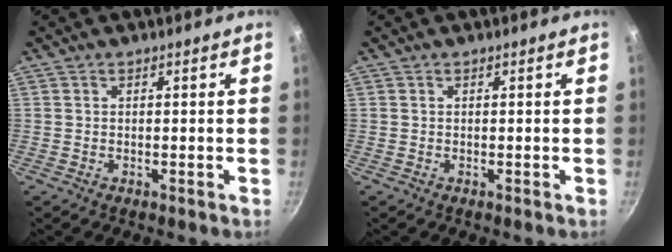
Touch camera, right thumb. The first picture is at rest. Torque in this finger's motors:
{"motor_torque": [0.00, 0.00, 0.00, -0.01, 0.00]}